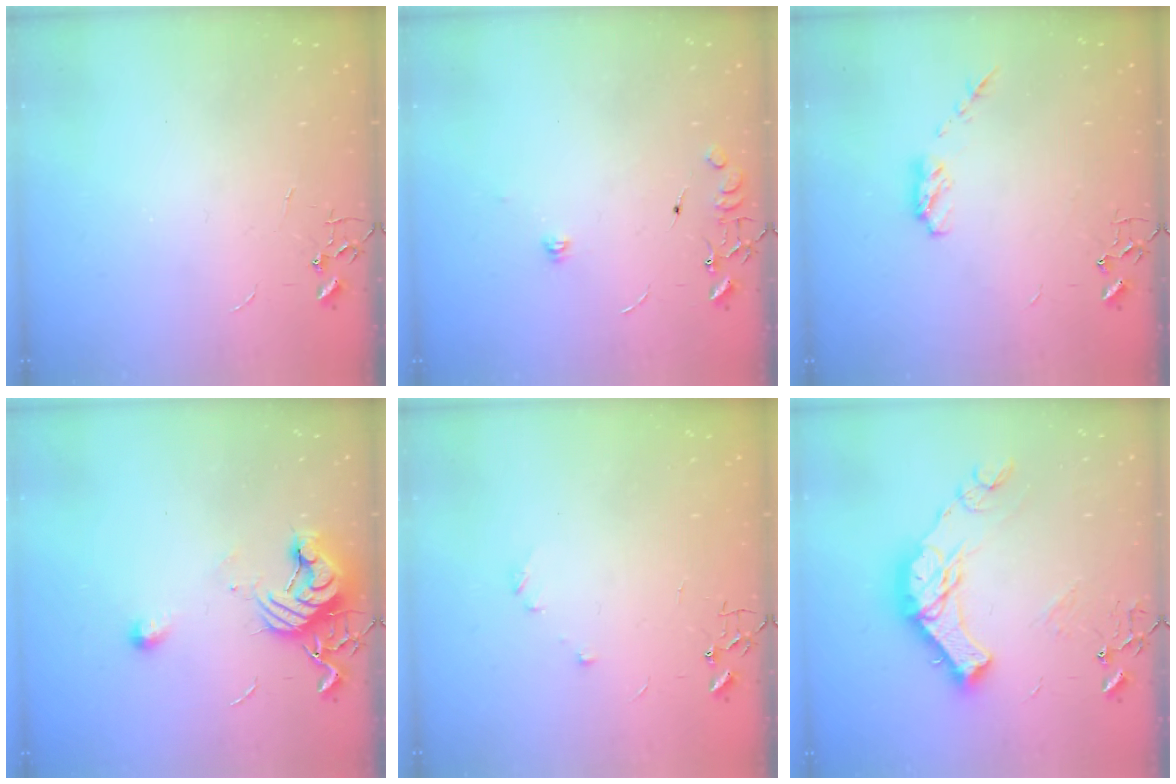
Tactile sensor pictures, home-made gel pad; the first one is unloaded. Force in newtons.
{"total": 8.3, "press": 8.3, "slide": 0.2}
{"total": 6.0, "press": 6.0, "slide": 0.6}
{"total": 11.6, "press": 11.6, "slide": 0.7}
{"total": 5.1, "press": 5.0, "slide": 0.7}
{"total": 19.2, "press": 19.1, "slide": 1.5}